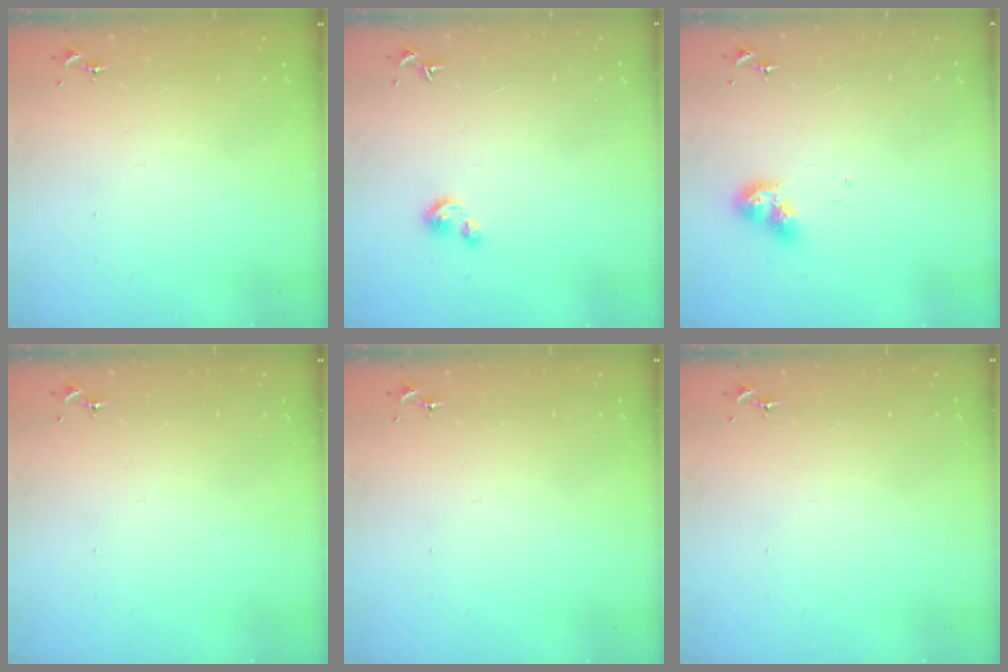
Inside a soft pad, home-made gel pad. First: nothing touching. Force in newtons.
{"total": 2.8, "press": 2.8, "slide": 0.2}
{"total": 8.5, "press": 8.5, "slide": 0.9}
{"total": 0.0}
{"total": 0.0}
{"total": 0.0}